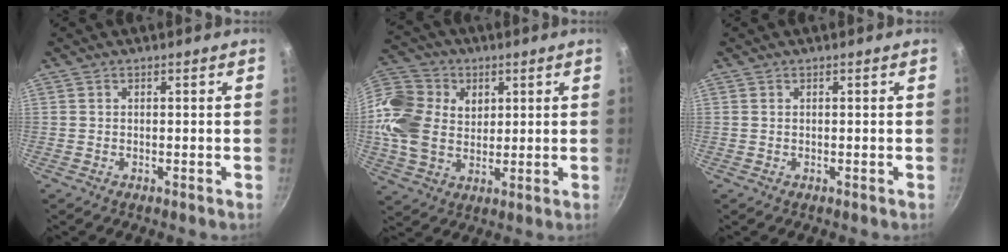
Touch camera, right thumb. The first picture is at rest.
{"total": 17.3, "force": [4.1, 13.6, 9.8], "torque": [-0.200, 0.002, 0.072]}
{"total": 0.0}